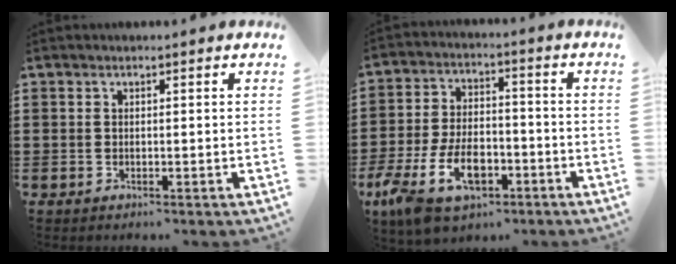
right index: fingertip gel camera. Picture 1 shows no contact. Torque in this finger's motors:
{"motor_torque": [2.14, 0.00, 1.05, 0.21]}